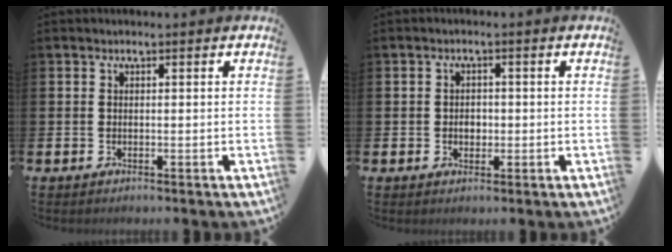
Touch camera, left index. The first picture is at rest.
{"total": 1.9, "force": [-0.2, 1.5, 1.1], "torque": [-0.006, 0.002, -0.010]}